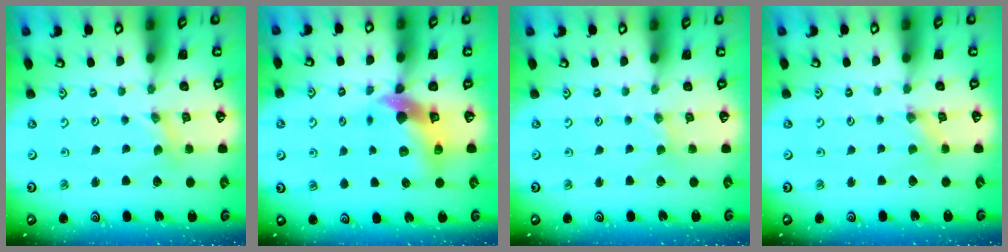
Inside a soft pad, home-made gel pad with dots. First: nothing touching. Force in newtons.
{"total": 9.7, "press": 9.5, "slide": 1.6}
{"total": 0.0}
{"total": 1.2, "press": 1.2, "slide": 0.2}